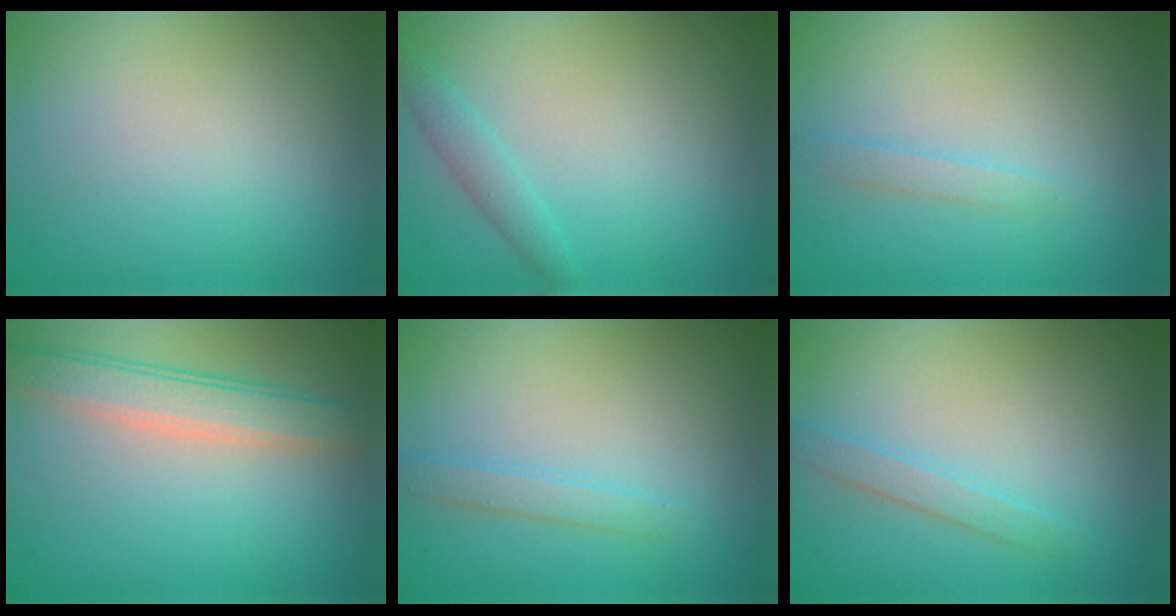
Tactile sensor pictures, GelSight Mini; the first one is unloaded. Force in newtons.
{"total": 1.8, "press": 1.8, "slide": 0.1}
{"total": 1.2, "press": 1.2, "slide": 0.1}
{"total": 4.0, "press": 4.0, "slide": 0.3}
{"total": 1.6, "press": 1.6, "slide": 0.1}
{"total": 1.7, "press": 1.7, "slide": 0.1}